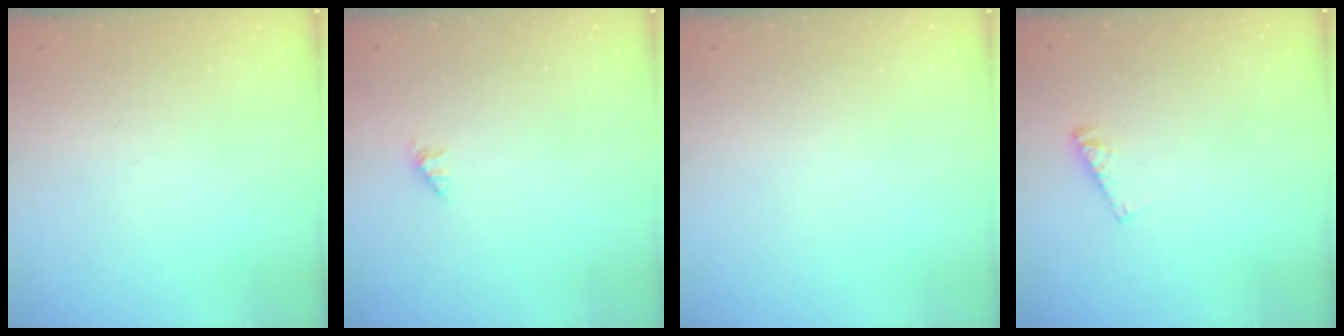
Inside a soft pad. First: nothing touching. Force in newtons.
{"total": 1.0, "press": 1.0, "slide": 0.2}
{"total": 0.0}
{"total": 3.4, "press": 3.3, "slide": 0.5}